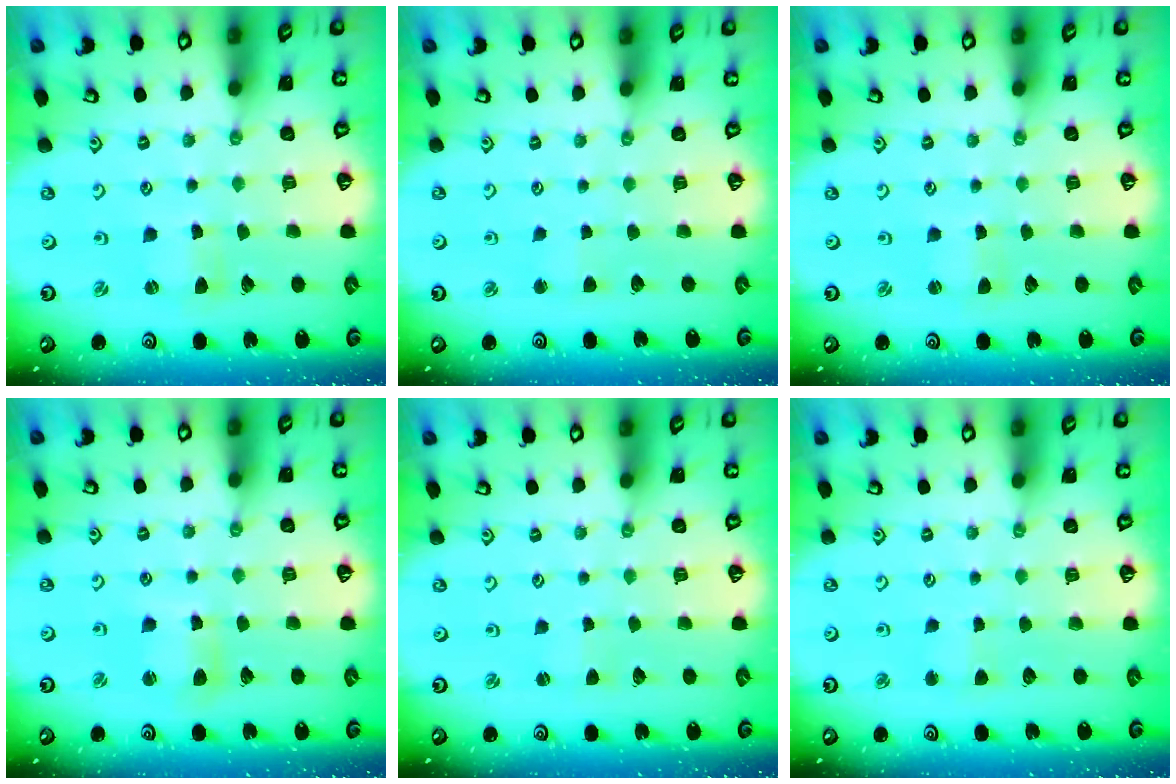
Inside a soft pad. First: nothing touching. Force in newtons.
{"total": 1.9, "press": 1.9, "slide": 0.3}
{"total": 0.6, "press": 0.5, "slide": 0.2}
{"total": 5.8, "press": 5.7, "slide": 0.7}
{"total": 0.8, "press": 0.8, "slide": 0.1}
{"total": 2.8, "press": 2.8, "slide": 0.3}